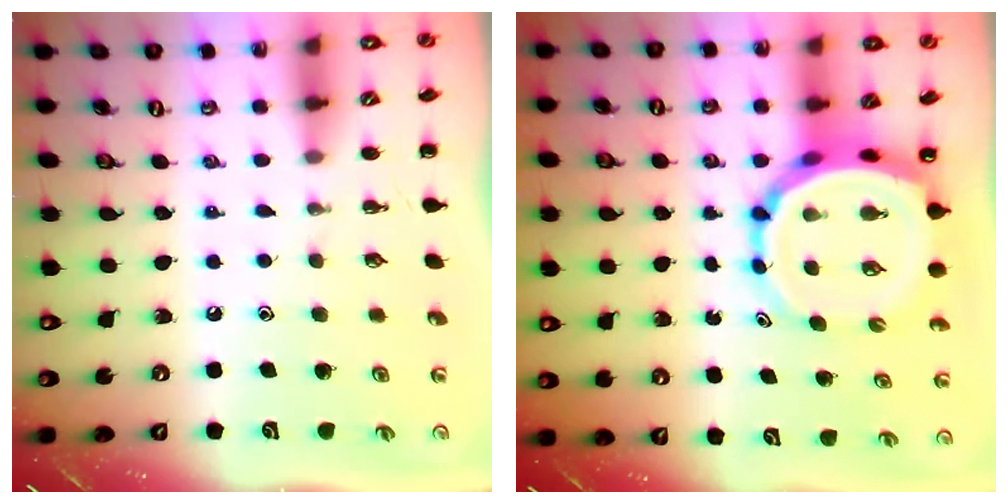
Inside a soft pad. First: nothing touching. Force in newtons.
{"total": 9.2, "press": 8.7, "slide": 3.0}